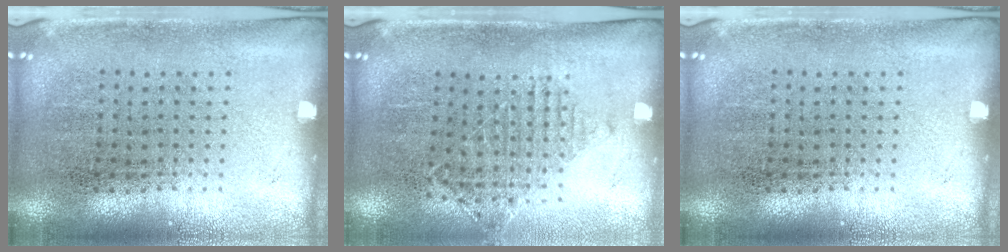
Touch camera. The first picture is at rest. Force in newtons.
{"total": 1.2, "press": 1.1, "slide": 0.4}
{"total": 0.0}